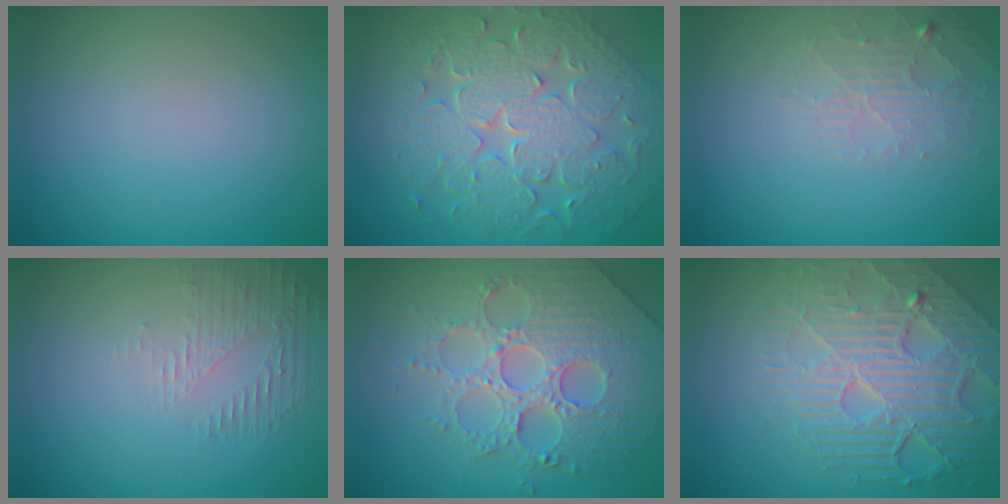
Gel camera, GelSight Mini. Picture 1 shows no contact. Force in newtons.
{"total": 9.0, "press": 6.7, "slide": 6.0}
{"total": 2.2, "press": 2.2, "slide": 0.5}
{"total": 1.7, "press": 0.6, "slide": 1.6}
{"total": 6.7, "press": 5.7, "slide": 3.4}
{"total": 7.8, "press": 5.9, "slide": 5.1}